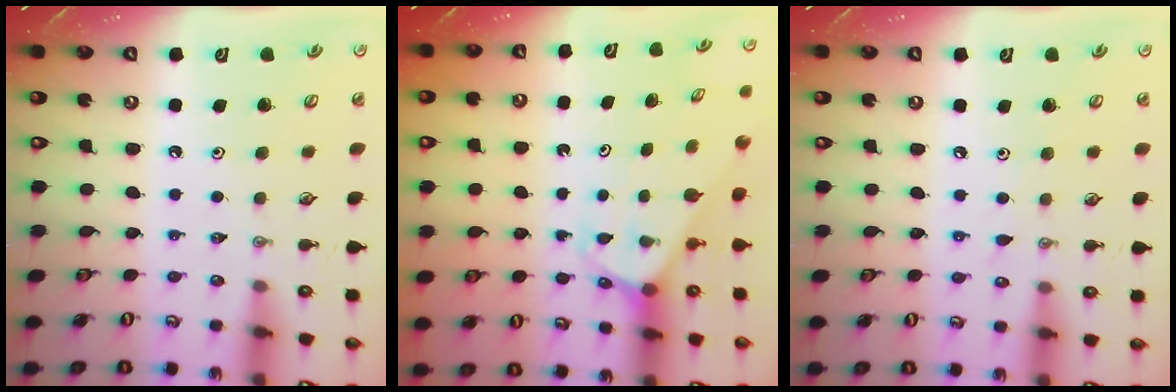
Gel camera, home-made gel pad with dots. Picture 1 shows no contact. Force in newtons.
{"total": 2.4, "press": 2.4, "slide": 0.2}
{"total": 4.9, "press": 4.9, "slide": 0.5}